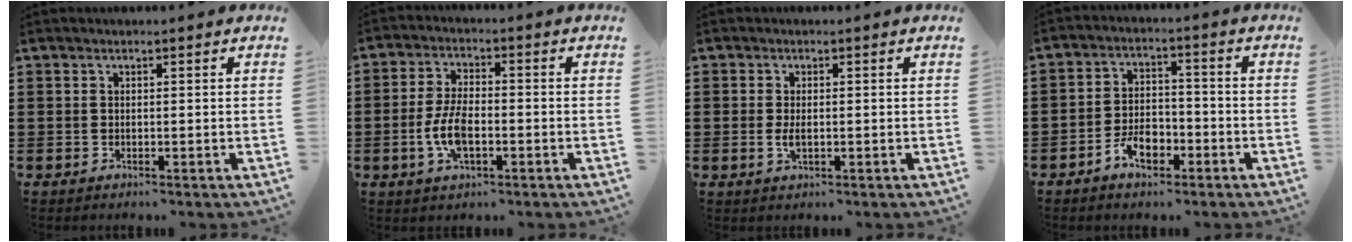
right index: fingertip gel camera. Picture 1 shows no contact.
{"total": 6.8, "force": [-1.7, 3.1, 5.8], "torque": [-0.134, -0.001, -0.038]}
{"total": 2.0, "force": [-0.2, 1.1, 1.7], "torque": [-0.040, -0.001, -0.006]}
{"total": 5.6, "force": [-3.3, 3.0, 3.3], "torque": [-0.070, 0.009, -0.063]}